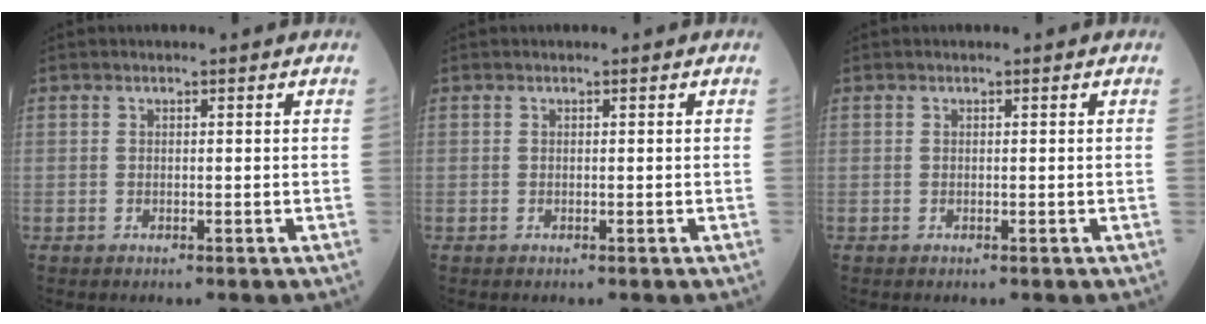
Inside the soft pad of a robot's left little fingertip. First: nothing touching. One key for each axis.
{"total": 0.0}
{"total": 0.0}